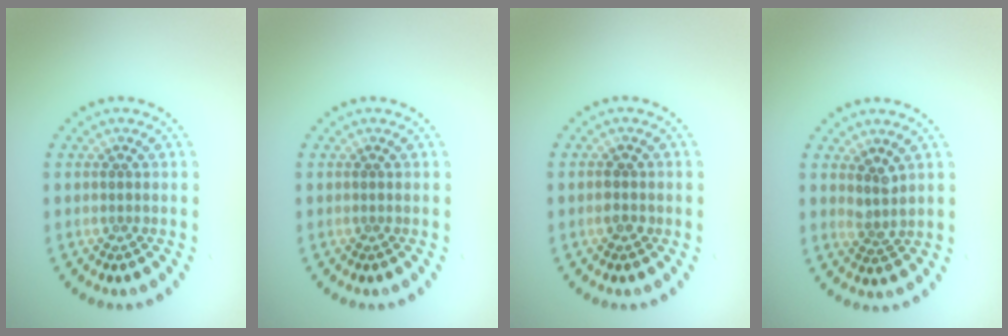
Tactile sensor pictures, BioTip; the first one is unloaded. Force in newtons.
{"total": 0.0}
{"total": 1.5, "press": 1.5, "slide": 0.2}
{"total": 1.8, "press": 1.4, "slide": 1.2}